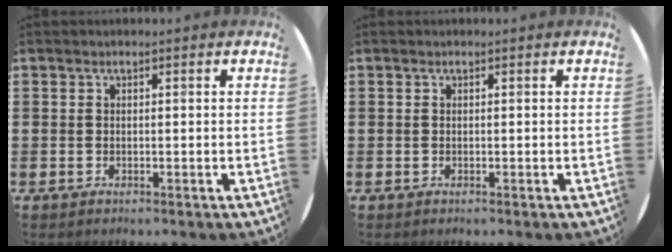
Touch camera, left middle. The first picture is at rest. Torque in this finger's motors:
{"motor_torque": [-0.05, -0.01, 0.00, 0.00]}